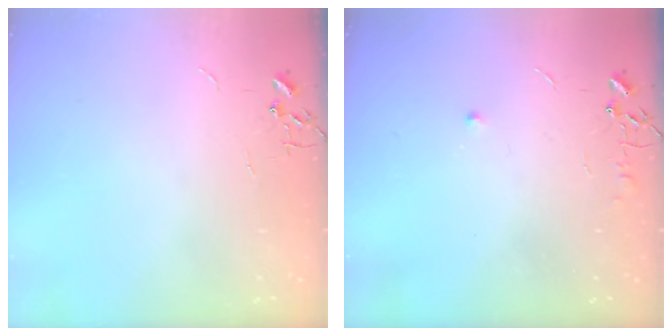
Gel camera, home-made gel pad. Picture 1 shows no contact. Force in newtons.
{"total": 5.8, "press": 5.8, "slide": 0.7}